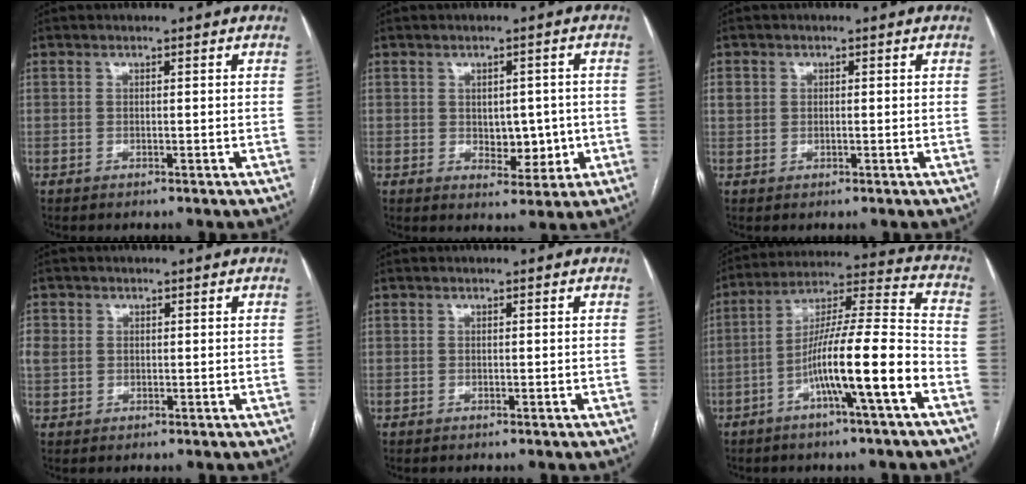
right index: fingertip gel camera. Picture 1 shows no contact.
{"total": 5.6, "force": [-0.5, 3.4, 4.4], "torque": [-0.049, 0.004, 0.003]}
{"total": 1.8, "force": [0.3, 1.4, 1.0], "torque": [-0.023, 0.012, 0.009]}
{"total": 3.2, "force": [0.6, 2.8, 1.5], "torque": [-0.045, 0.016, 0.017]}
{"total": 0.0}
{"total": 14.5, "force": [-5.9, -0.2, 13.3], "torque": [-0.232, 0.013, -0.103]}